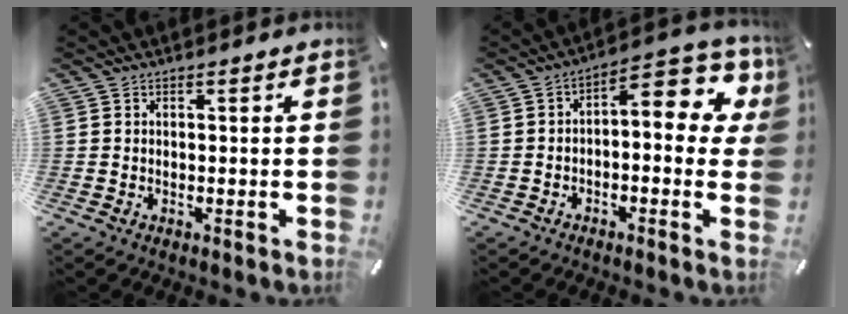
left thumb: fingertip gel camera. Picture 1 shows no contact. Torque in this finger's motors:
{"motor_torque": [0.40, 0.16, 0.53, 0.30, 0.09]}